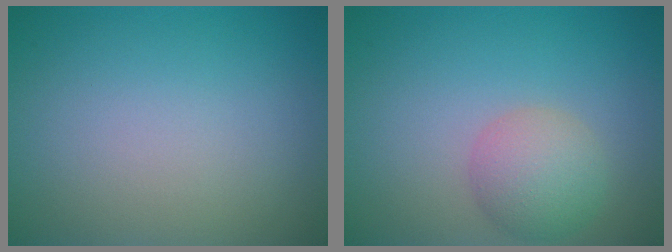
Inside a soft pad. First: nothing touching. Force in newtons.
{"total": 3.6, "press": 3.6, "slide": 0.2}